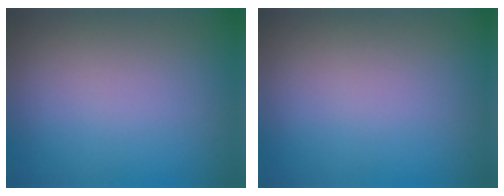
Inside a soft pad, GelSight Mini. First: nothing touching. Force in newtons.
{"total": 0.0}